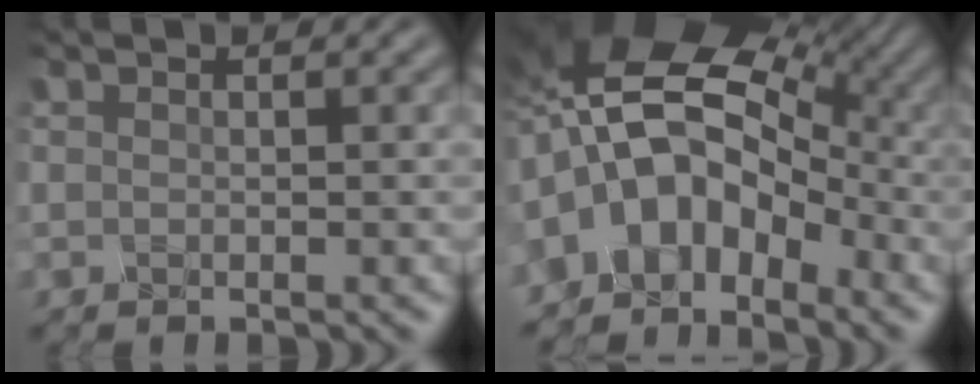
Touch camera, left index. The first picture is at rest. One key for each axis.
{"total": 9.2, "fx": -2.7, "fy": 6.2, "fz": 6.2, "tx": -0.103, "ty": 0.011, "tz": -0.050}